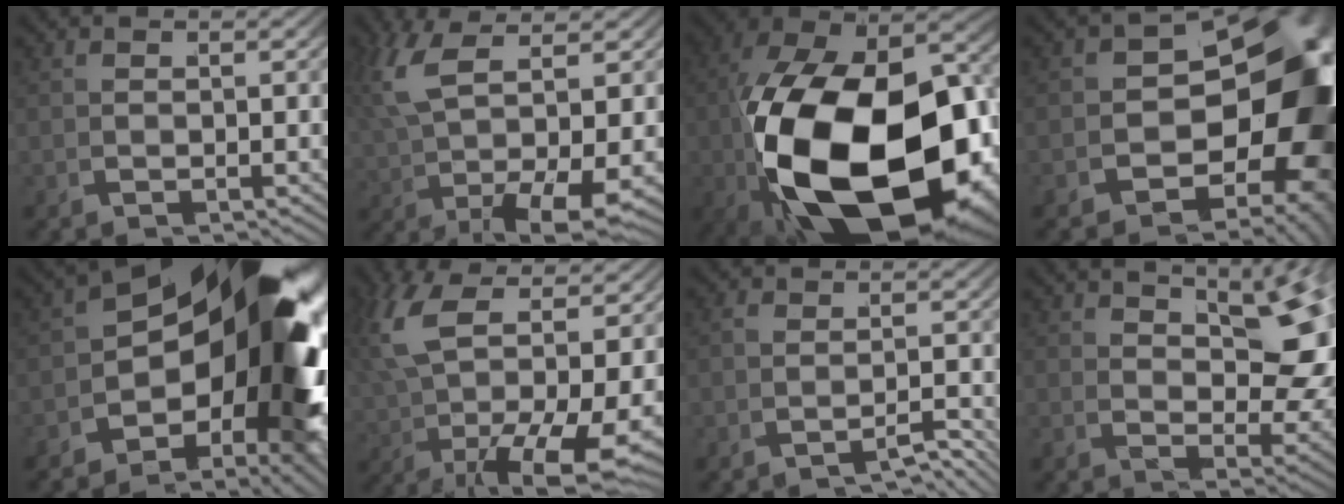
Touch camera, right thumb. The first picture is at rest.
{"total": 7.0, "force": [1.0, 3.1, 6.2], "torque": [-0.141, -0.014, 0.038]}
{"total": 31.7, "force": [-4.5, 19.2, 24.7], "torque": [-0.480, -0.115, -0.008]}
{"total": 26.5, "force": [-1.7, 18.2, 19.2], "torque": [-0.287, -0.085, -0.001]}
{"total": 24.8, "force": [0.4, 13.3, 20.9], "torque": [-0.294, -0.042, 0.016]}
{"total": 10.0, "force": [0.7, 5.2, 8.5], "torque": [-0.190, -0.025, 0.037]}
{"total": 2.3, "force": [-2.3, 0.3, 0.2], "torque": [-0.010, 0.003, -0.042]}
{"total": 6.8, "force": [1.9, 3.1, 5.8], "torque": [-0.059, -0.008, 0.041]}